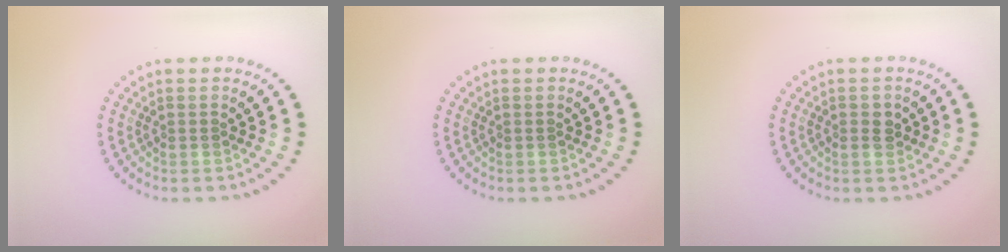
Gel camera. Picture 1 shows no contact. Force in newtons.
{"total": 0.0}
{"total": 1.4, "press": 1.4, "slide": 0.2}